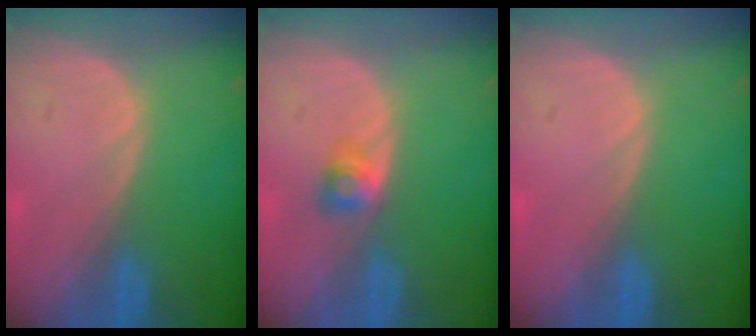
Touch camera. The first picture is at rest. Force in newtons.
{"total": 2.7, "press": 2.4, "slide": 1.1}
{"total": 0.0}